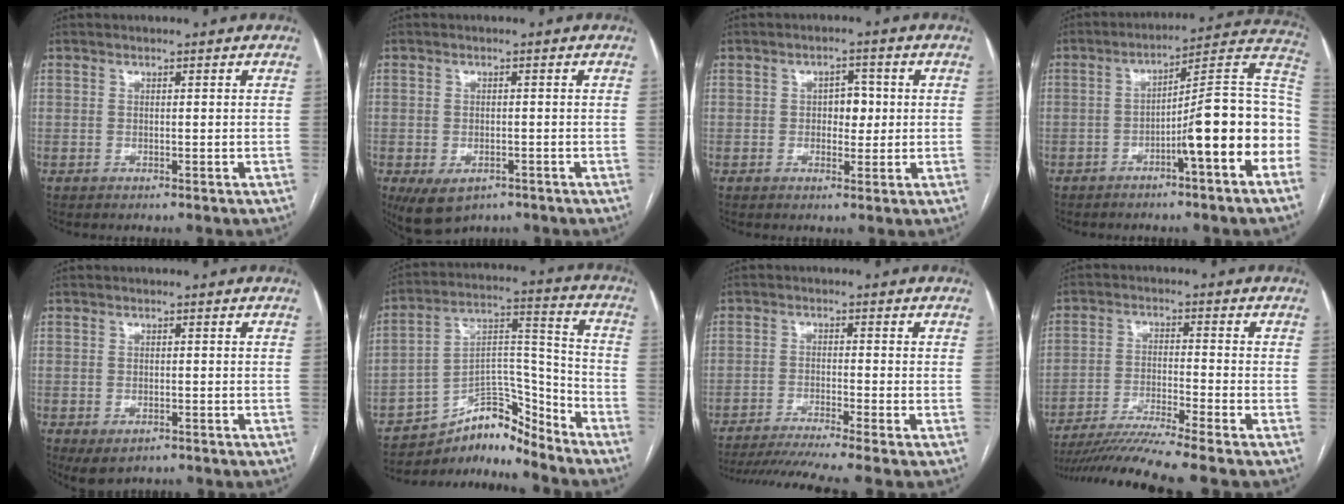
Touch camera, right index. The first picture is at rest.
{"total": 5.9, "force": [-3.3, 3.5, 3.5], "torque": [-0.064, -0.007, -0.043]}
{"total": 3.6, "force": [0.2, 2.3, 2.8], "torque": [-0.034, 0.009, 0.005]}
{"total": 14.9, "force": [-4.7, 0.9, 14.1], "torque": [-0.183, 0.032, -0.070]}
{"total": 3.0, "force": [-1.4, 1.7, 2.0], "torque": [-0.037, -0.006, -0.011]}
{"total": 10.3, "force": [-9.6, 2.9, 2.2], "torque": [-0.029, 0.065, -0.168]}
{"total": 10.2, "force": [-8.6, -1.9, 5.1], "torque": [-0.068, -0.021, -0.141]}
{"total": 9.9, "force": [-8.6, -2.6, 4.2], "torque": [-0.065, -0.025, -0.153]}